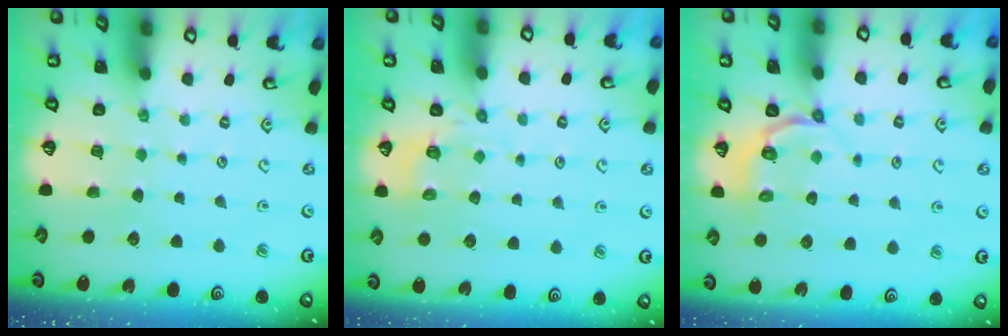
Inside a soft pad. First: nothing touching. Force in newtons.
{"total": 2.8, "press": 2.2, "slide": 1.8}
{"total": 3.6, "press": 2.6, "slide": 2.5}